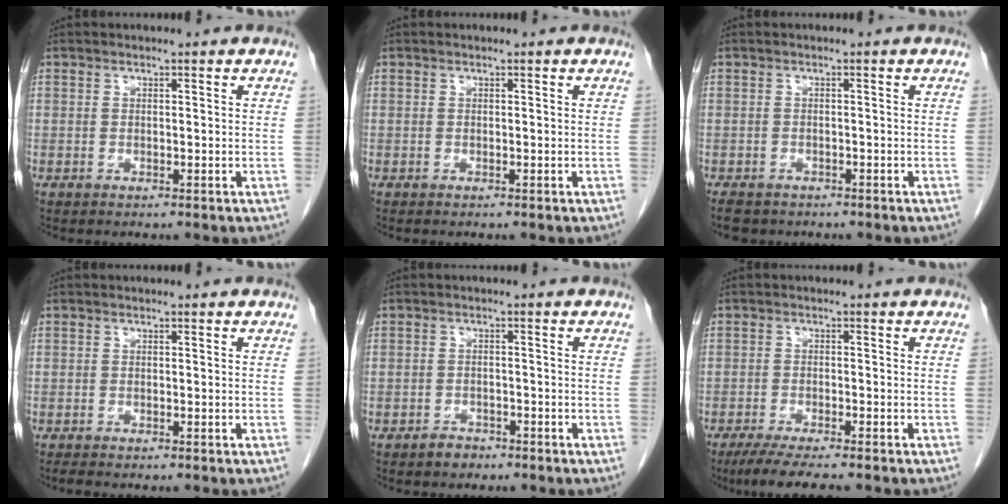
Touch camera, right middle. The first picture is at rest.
{"total": 0.0}
{"total": 4.2, "force": [-3.4, 2.1, 1.3], "torque": [-0.021, -0.004, -0.045]}
{"total": 0.9, "force": [-0.8, 0.1, 0.4], "torque": [-0.014, -0.004, -0.015]}
{"total": 1.9, "force": [-1.5, 1.0, 0.4], "torque": [-0.010, 0.003, -0.023]}
{"total": 6.6, "force": [-5.4, 0.2, 3.8], "torque": [-0.058, -0.017, -0.087]}